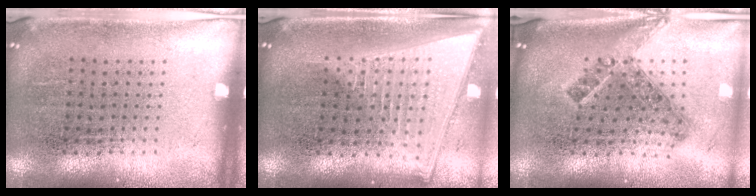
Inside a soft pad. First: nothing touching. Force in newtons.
{"total": 2.2, "press": 1.8, "slide": 1.3}
{"total": 1.5, "press": 1.1, "slide": 1.0}